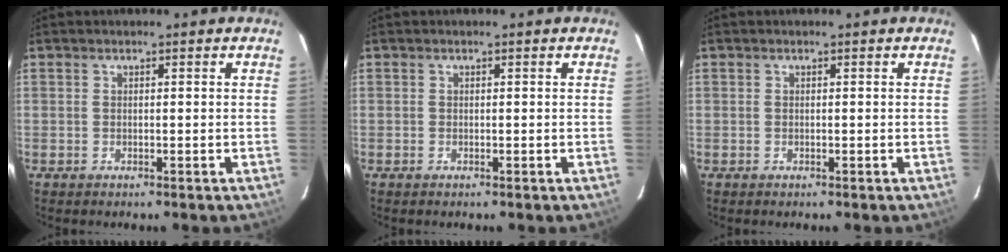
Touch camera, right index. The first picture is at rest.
{"total": 0.0}
{"total": 0.0}